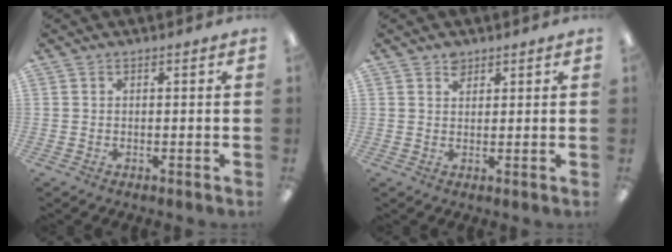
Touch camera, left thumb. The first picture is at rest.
{"total": 2.6, "force": [1.9, 1.4, 0.8], "torque": [-0.011, -0.004, 0.035]}